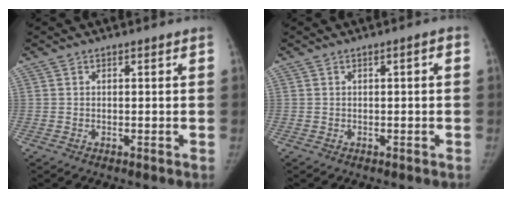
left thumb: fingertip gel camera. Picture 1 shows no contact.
{"total": 1.3, "force": [0.0, 0.3, 1.3], "torque": [-0.013, 0.007, -0.004]}